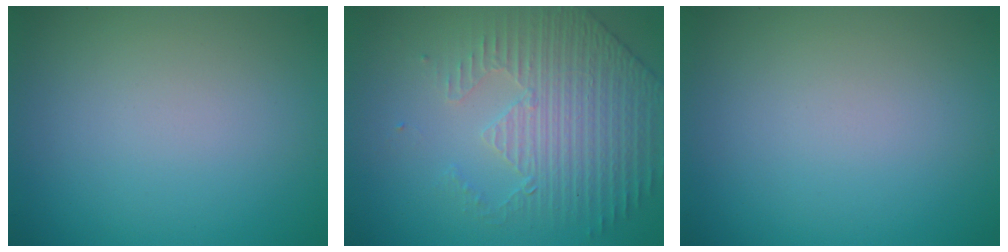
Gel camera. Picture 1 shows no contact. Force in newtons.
{"total": 4.5, "press": 3.6, "slide": 2.7}
{"total": 0.0}